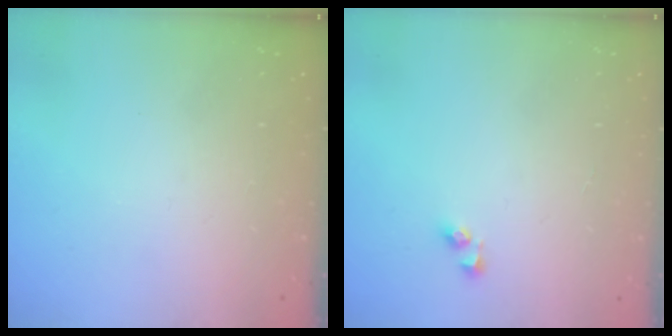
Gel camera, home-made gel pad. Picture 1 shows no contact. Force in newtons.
{"total": 3.8, "press": 3.8, "slide": 0.5}